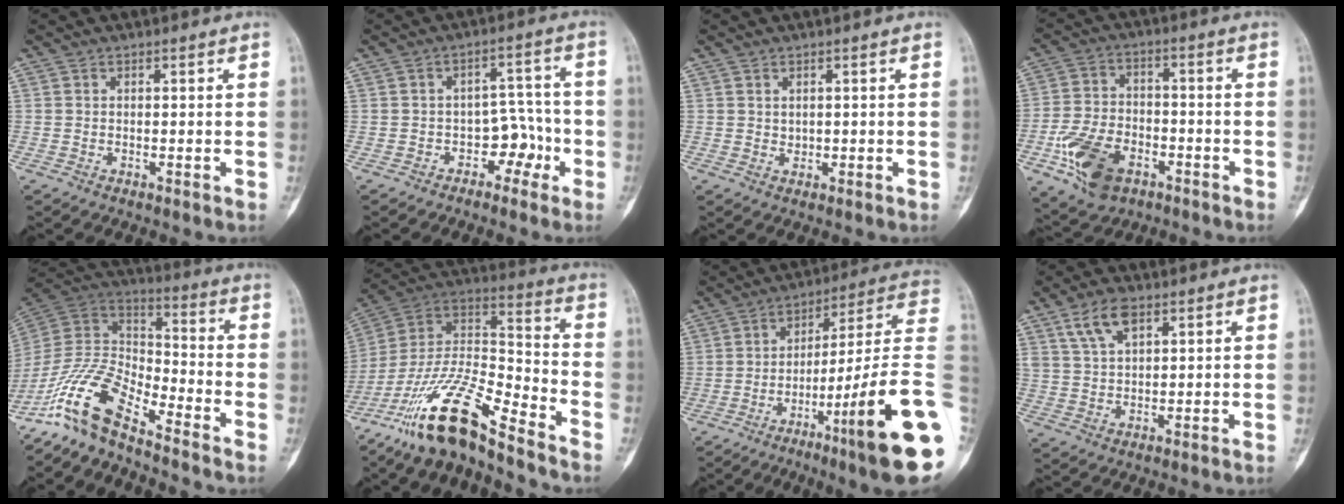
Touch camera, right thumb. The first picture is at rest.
{"total": 6.3, "force": [-3.0, 4.5, 3.1], "torque": [-0.008, 0.043, -0.048]}
{"total": 0.9, "force": [0.3, 0.7, 0.4], "torque": [-0.003, -0.003, 0.009]}
{"total": 13.1, "force": [-5.9, 8.2, 8.3], "torque": [-0.147, 0.023, -0.103]}
{"total": 13.0, "force": [-10.5, 3.5, 6.9], "torque": [-0.136, 0.082, -0.212]}
{"total": 19.5, "force": [-14.6, 4.0, 12.3], "torque": [-0.242, 0.074, -0.273]}
{"total": 23.5, "force": [-7.1, 1.4, 22.3], "torque": [-0.287, 0.031, -0.109]}
{"total": 6.4, "force": [3.5, 3.1, 4.4], "torque": [-0.075, -0.006, 0.071]}